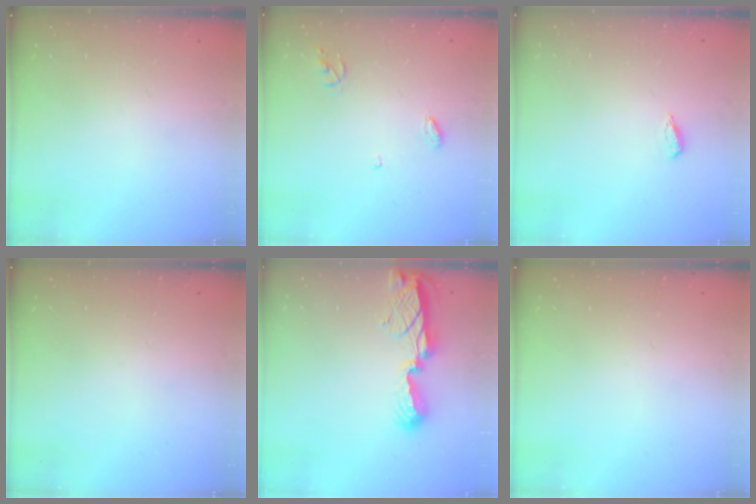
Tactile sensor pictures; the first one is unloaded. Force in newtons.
{"total": 4.7, "press": 4.7, "slide": 0.1}
{"total": 3.1, "press": 3.0, "slide": 0.6}
{"total": 0.0}
{"total": 8.1, "press": 8.1, "slide": 0.7}
{"total": 0.0}